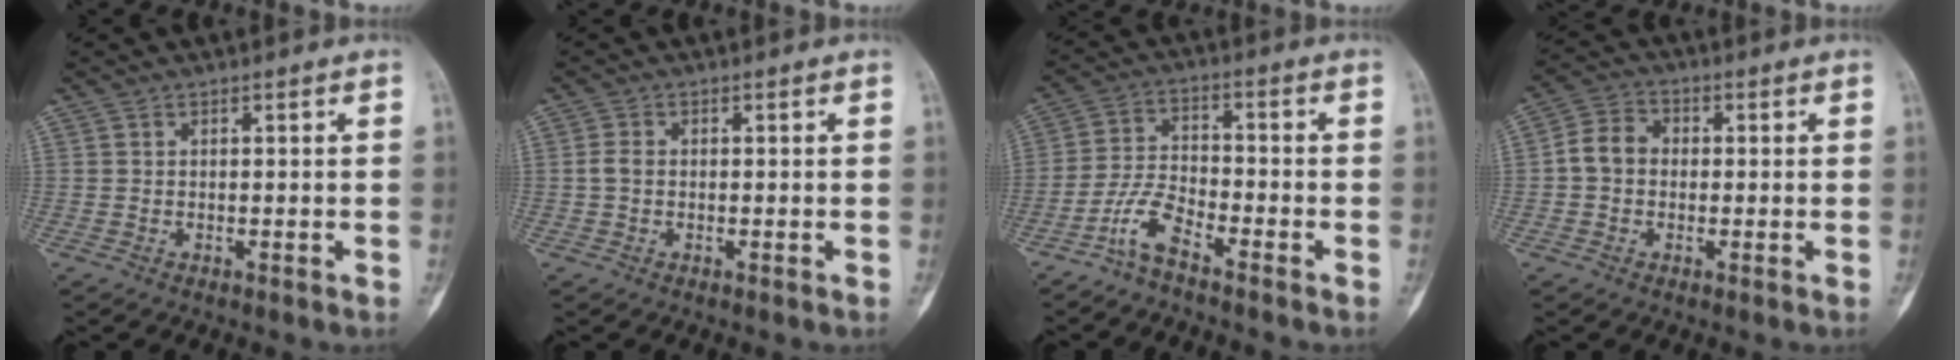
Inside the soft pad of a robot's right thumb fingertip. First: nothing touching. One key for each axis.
{"total": 1.8, "fx": -0.1, "fy": 1.3, "fz": 1.3, "tx": -0.026, "ty": 0.002, "tz": -0.006}
{"total": 5.8, "fx": -4.5, "fy": 1.4, "fz": 3.3, "tx": -0.075, "ty": 0.029, "tz": -0.101}
{"total": 5.9, "fx": -0.3, "fy": 4.9, "fz": 3.4, "tx": -0.049, "ty": 0.020, "tz": -0.016}